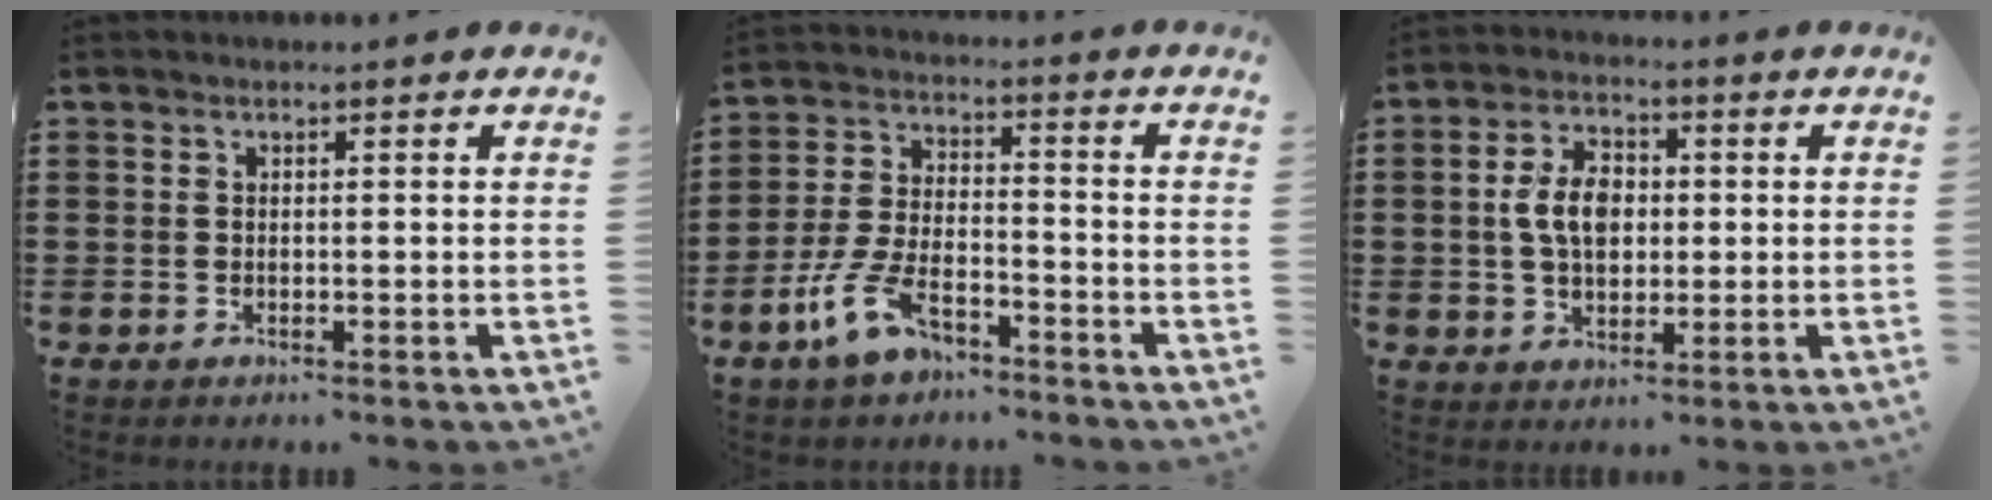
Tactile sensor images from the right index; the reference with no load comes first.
{"total": 8.3, "force": [-5.4, 3.4, 5.2], "torque": [-0.132, 0.003, -0.107]}
{"total": 6.8, "force": [0.3, 4.3, 5.2], "torque": [-0.122, 0.013, -0.001]}